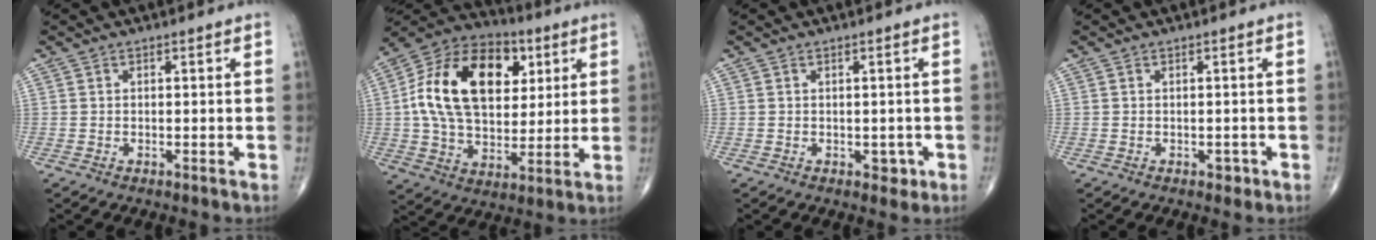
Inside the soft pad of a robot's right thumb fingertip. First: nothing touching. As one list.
[{"total": 23.4, "force": [5.3, 15.0, 17.2], "torque": [-0.285, 0.005, 0.085]}, {"total": 1.8, "force": [-0.5, 1.4, 1.1], "torque": [-0.002, 0.001, -0.004]}, {"total": 1.1, "force": [-0.5, 0.8, 0.6], "torque": [-0.003, 0.001, -0.005]}]